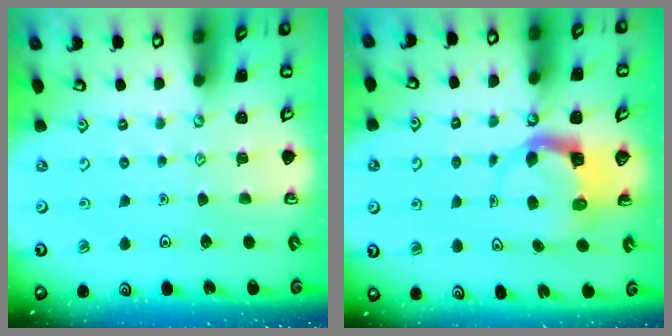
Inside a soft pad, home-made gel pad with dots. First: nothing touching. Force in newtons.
{"total": 3.9, "press": 3.9, "slide": 0.3}